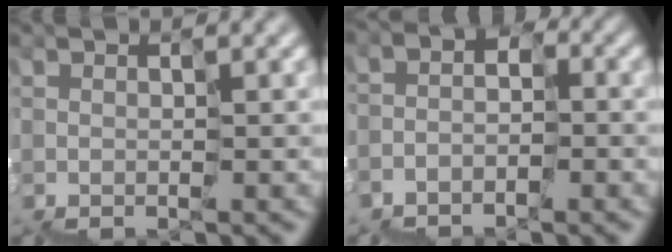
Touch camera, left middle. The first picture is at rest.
{"total": 2.8, "force": [-2.3, 1.7, -0.1], "torque": [-0.020, 0.003, -0.045]}